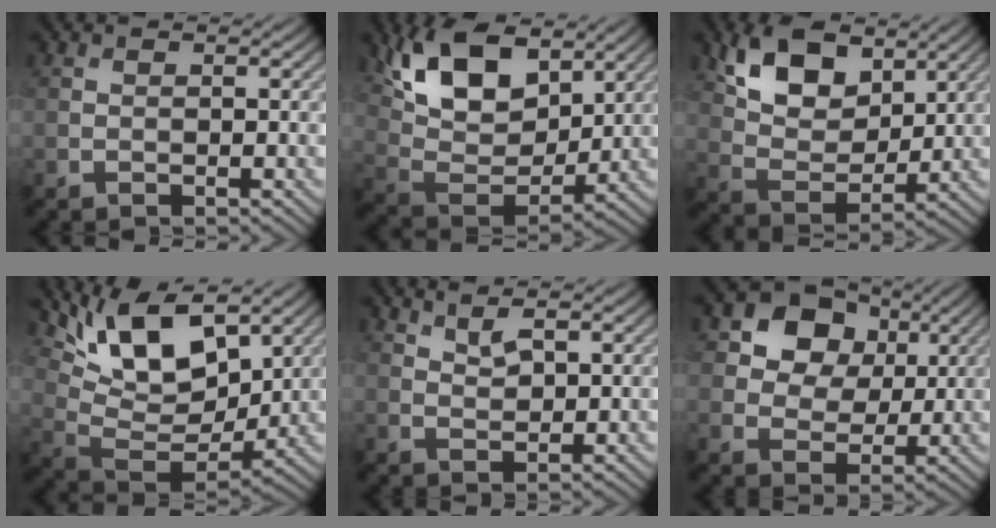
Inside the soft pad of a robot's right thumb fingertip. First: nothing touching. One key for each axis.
{"total": 13.4, "fx": 7.5, "fy": 6.9, "fz": 8.7, "tx": -0.190, "ty": 0.004, "tz": 0.133}
{"total": 10.0, "fx": 5.3, "fy": 5.9, "fz": 6.0, "tx": -0.133, "ty": -0.003, "tz": 0.096}
{"total": 13.8, "fx": 7.5, "fy": 6.3, "fz": 9.7, "tx": -0.191, "ty": 0.008, "tz": 0.127}
{"total": 2.4, "fx": 1.7, "fy": 0.8, "fz": 1.5, "tx": -0.030, "ty": -0.003, "tz": 0.038}
{"total": 11.6, "fx": 5.1, "fy": 8.9, "fz": 5.5, "tx": -0.135, "ty": 0.018, "tz": 0.090}